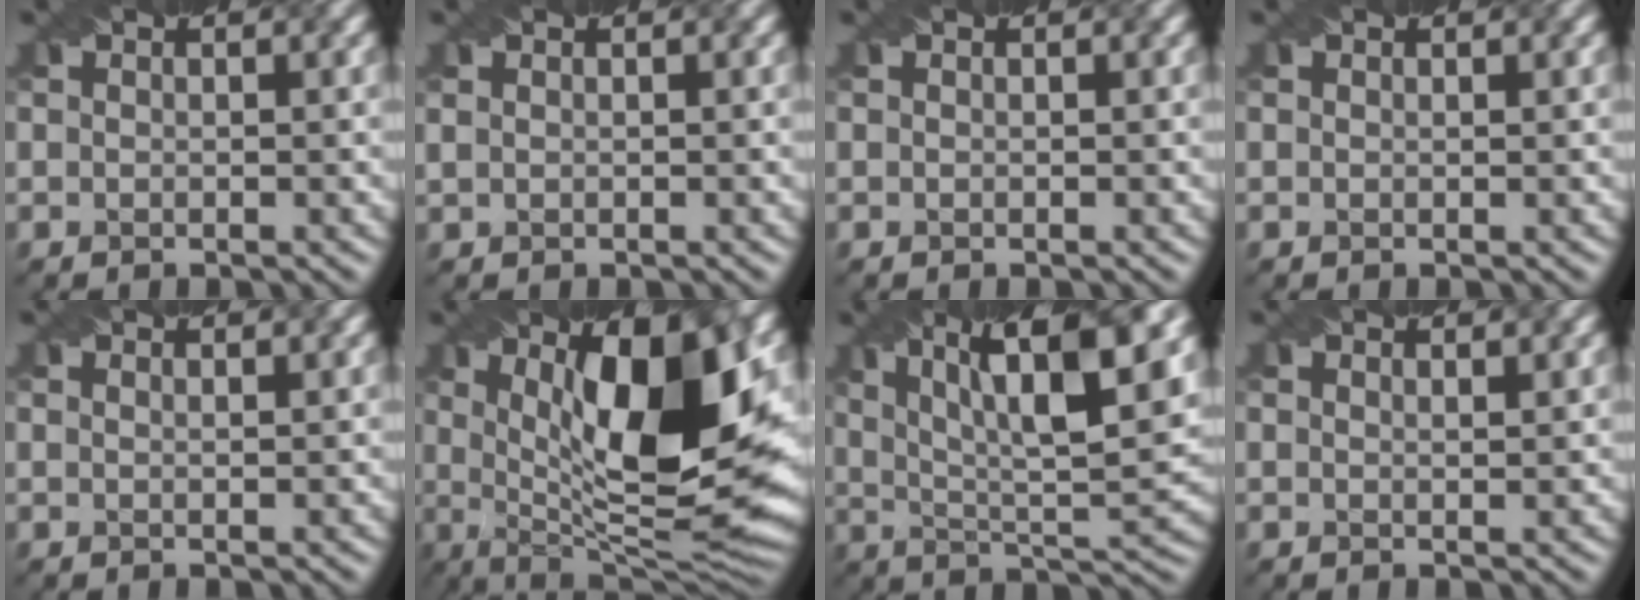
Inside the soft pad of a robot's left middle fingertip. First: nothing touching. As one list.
[{"total": 0.5, "force": [0.4, 0.3, 0.2], "torque": [-0.008, 0.002, 0.010]}, {"total": 0.0}, {"total": 0.0}, {"total": 1.2, "force": [0.9, 0.4, 0.7], "torque": [-0.002, -0.004, 0.002]}, {"total": 14.6, "force": [2.4, 4.8, 13.6], "torque": [-0.200, -0.006, 0.039]}, {"total": 13.4, "force": [5.7, 4.1, 11.4], "torque": [-0.175, 0.008, 0.091]}, {"total": 1.3, "force": [1.0, 0.3, 0.8], "torque": [-0.009, 0.001, 0.007]}]